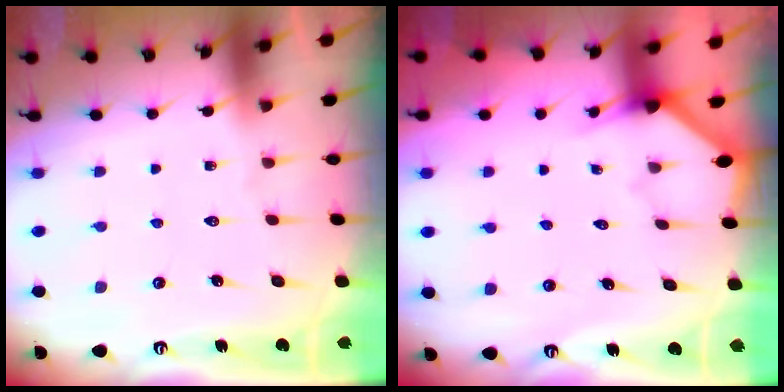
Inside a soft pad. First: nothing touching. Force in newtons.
{"total": 3.3, "press": 3.2, "slide": 0.3}